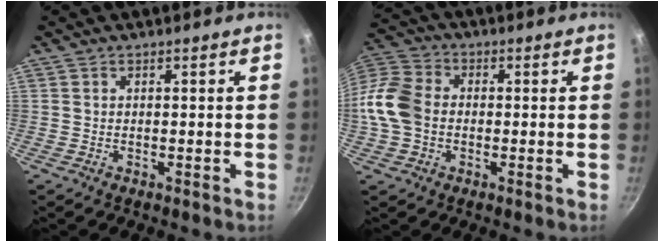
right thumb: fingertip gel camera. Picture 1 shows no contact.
{"total": 10.9, "force": [-1.2, 8.4, 6.9], "torque": [-0.127, 0.021, -0.042]}